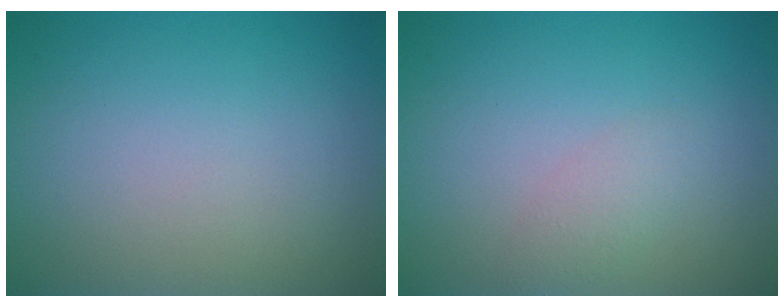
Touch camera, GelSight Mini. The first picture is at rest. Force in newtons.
{"total": 1.5, "press": 1.5, "slide": 0.1}